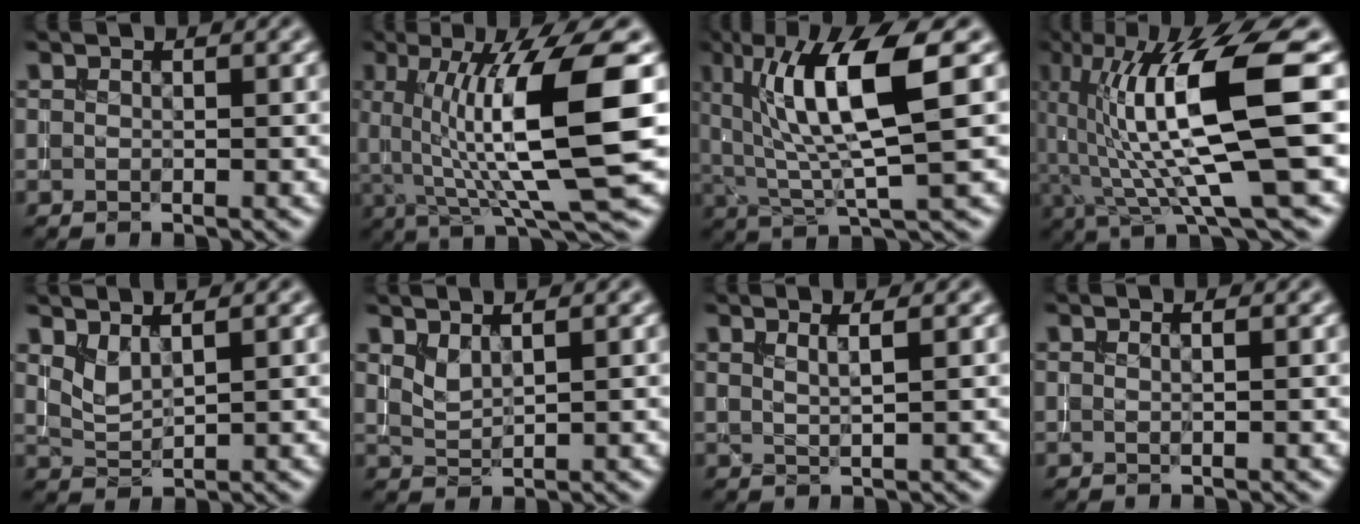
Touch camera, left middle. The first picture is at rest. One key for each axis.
{"total": 12.3, "fx": 1.0, "fy": 2.6, "fz": 12.0, "tx": -0.180, "ty": 0.001, "tz": 0.020}
{"total": 9.5, "fx": 2.8, "fy": 2.2, "fz": 8.8, "tx": -0.153, "ty": -0.005, "tz": 0.053}
{"total": 12.7, "fx": 1.5, "fy": 2.6, "fz": 12.4, "tx": -0.207, "ty": 0.004, "tz": 0.031}
{"total": 2.0, "fx": 1.4, "fy": 0.5, "fz": 1.3, "tx": -0.032, "ty": -0.009, "tz": 0.035}
{"total": 1.6, "fx": 1.3, "fy": 0.4, "fz": 1.0, "tx": -0.025, "ty": -0.005, "tz": 0.029}
{"total": 2.0, "fx": 1.1, "fy": 0.6, "fz": 1.5, "tx": -0.015, "ty": 0.004, "tz": 0.006}
{"total": 1.2, "fx": 0.6, "fy": 0.5, "fz": 0.8, "tx": -0.002, "ty": -0.007, "tz": -0.002}